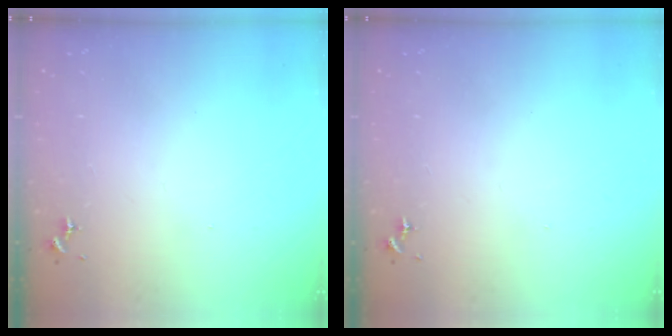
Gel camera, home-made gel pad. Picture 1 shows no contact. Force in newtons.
{"total": 0.0}